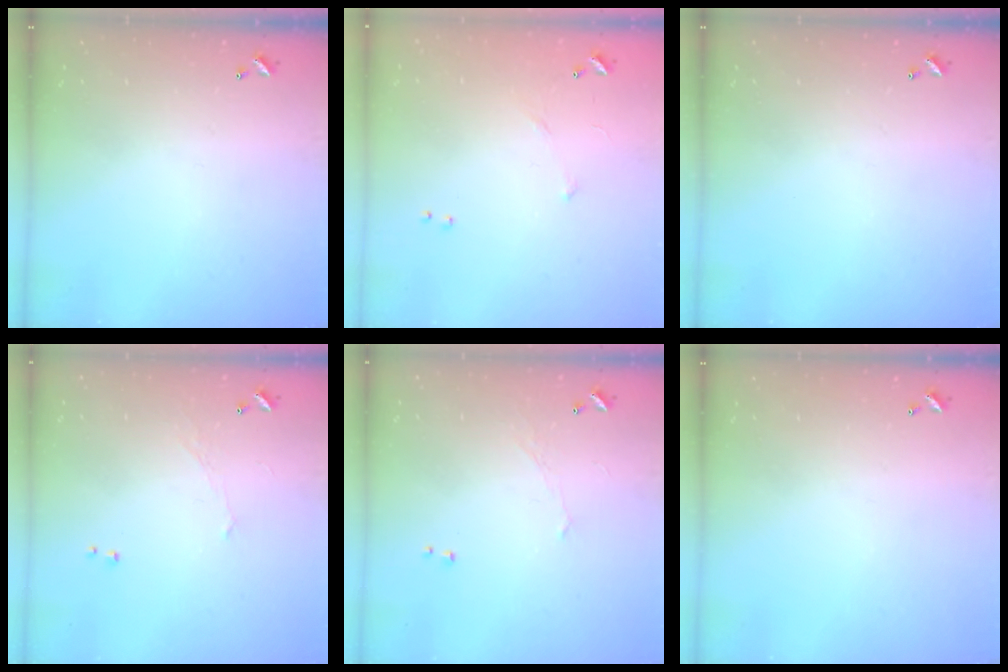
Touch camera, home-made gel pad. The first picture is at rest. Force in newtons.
{"total": 6.6, "press": 6.5, "slide": 0.6}
{"total": 0.0}
{"total": 0.0}
{"total": 0.0}
{"total": 0.0}